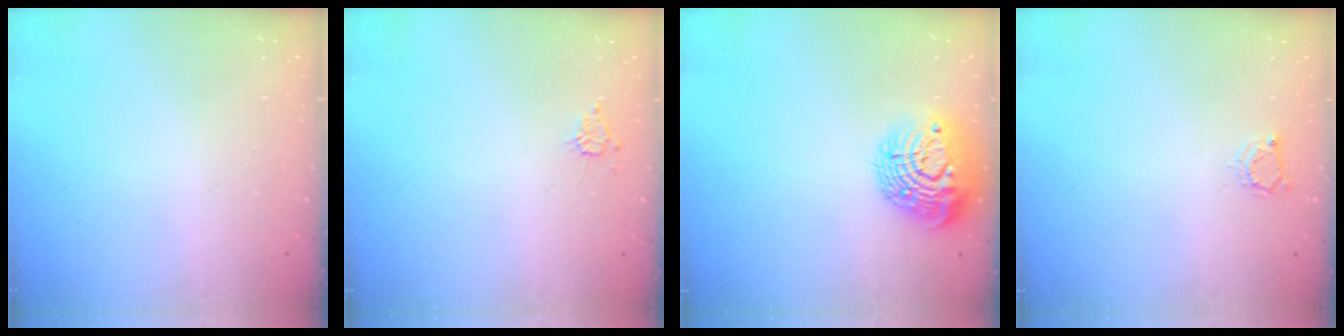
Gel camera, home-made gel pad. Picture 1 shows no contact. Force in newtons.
{"total": 3.6, "press": 3.6, "slide": 0.4}
{"total": 14.3, "press": 14.3, "slide": 0.7}
{"total": 2.9, "press": 2.9, "slide": 0.4}